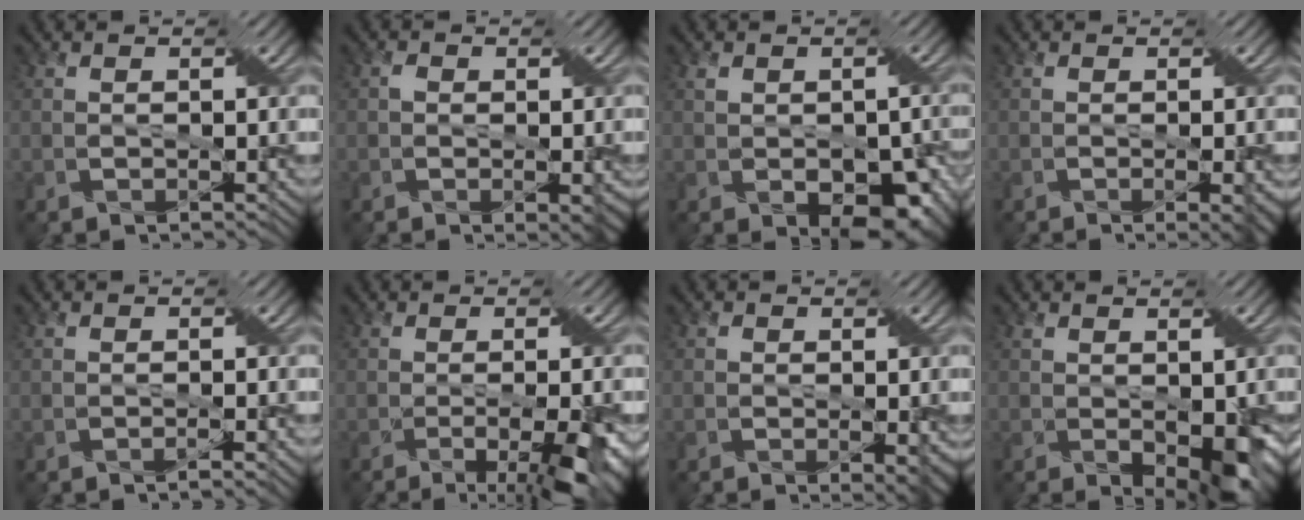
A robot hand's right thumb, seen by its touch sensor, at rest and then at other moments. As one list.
[{"total": 4.4, "force": [-1.0, 2.4, 3.5], "torque": [-0.044, -0.009, -0.015]}, {"total": 7.5, "force": [-1.7, 4.9, 5.4], "torque": [-0.085, -0.026, -0.012]}, {"total": 3.8, "force": [-1.5, 0.9, 3.3], "torque": [-0.040, -0.010, -0.015]}, {"total": 0.9, "force": [-0.5, -0.7, 0.1], "torque": [-0.003, 0.003, -0.012]}, {"total": 7.6, "force": [-3.8, 1.3, 6.5], "torque": [-0.092, -0.017, -0.050]}, {"total": 4.7, "force": [-1.4, 2.3, 3.9], "torque": [-0.049, -0.014, -0.013]}, {"total": 6.1, "force": [-1.1, 3.5, 4.9], "torque": [-0.089, -0.030, 0.000]}]